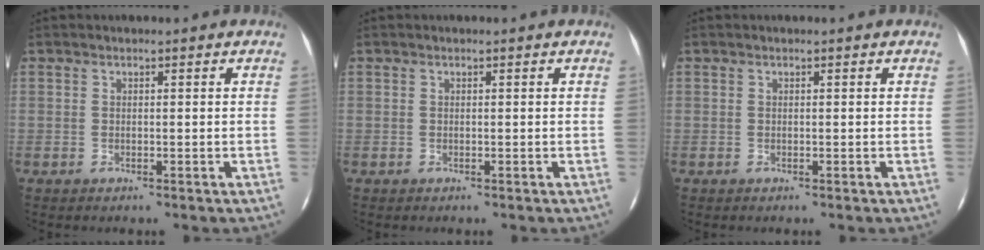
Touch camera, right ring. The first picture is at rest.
{"total": 0.0}
{"total": 0.0}